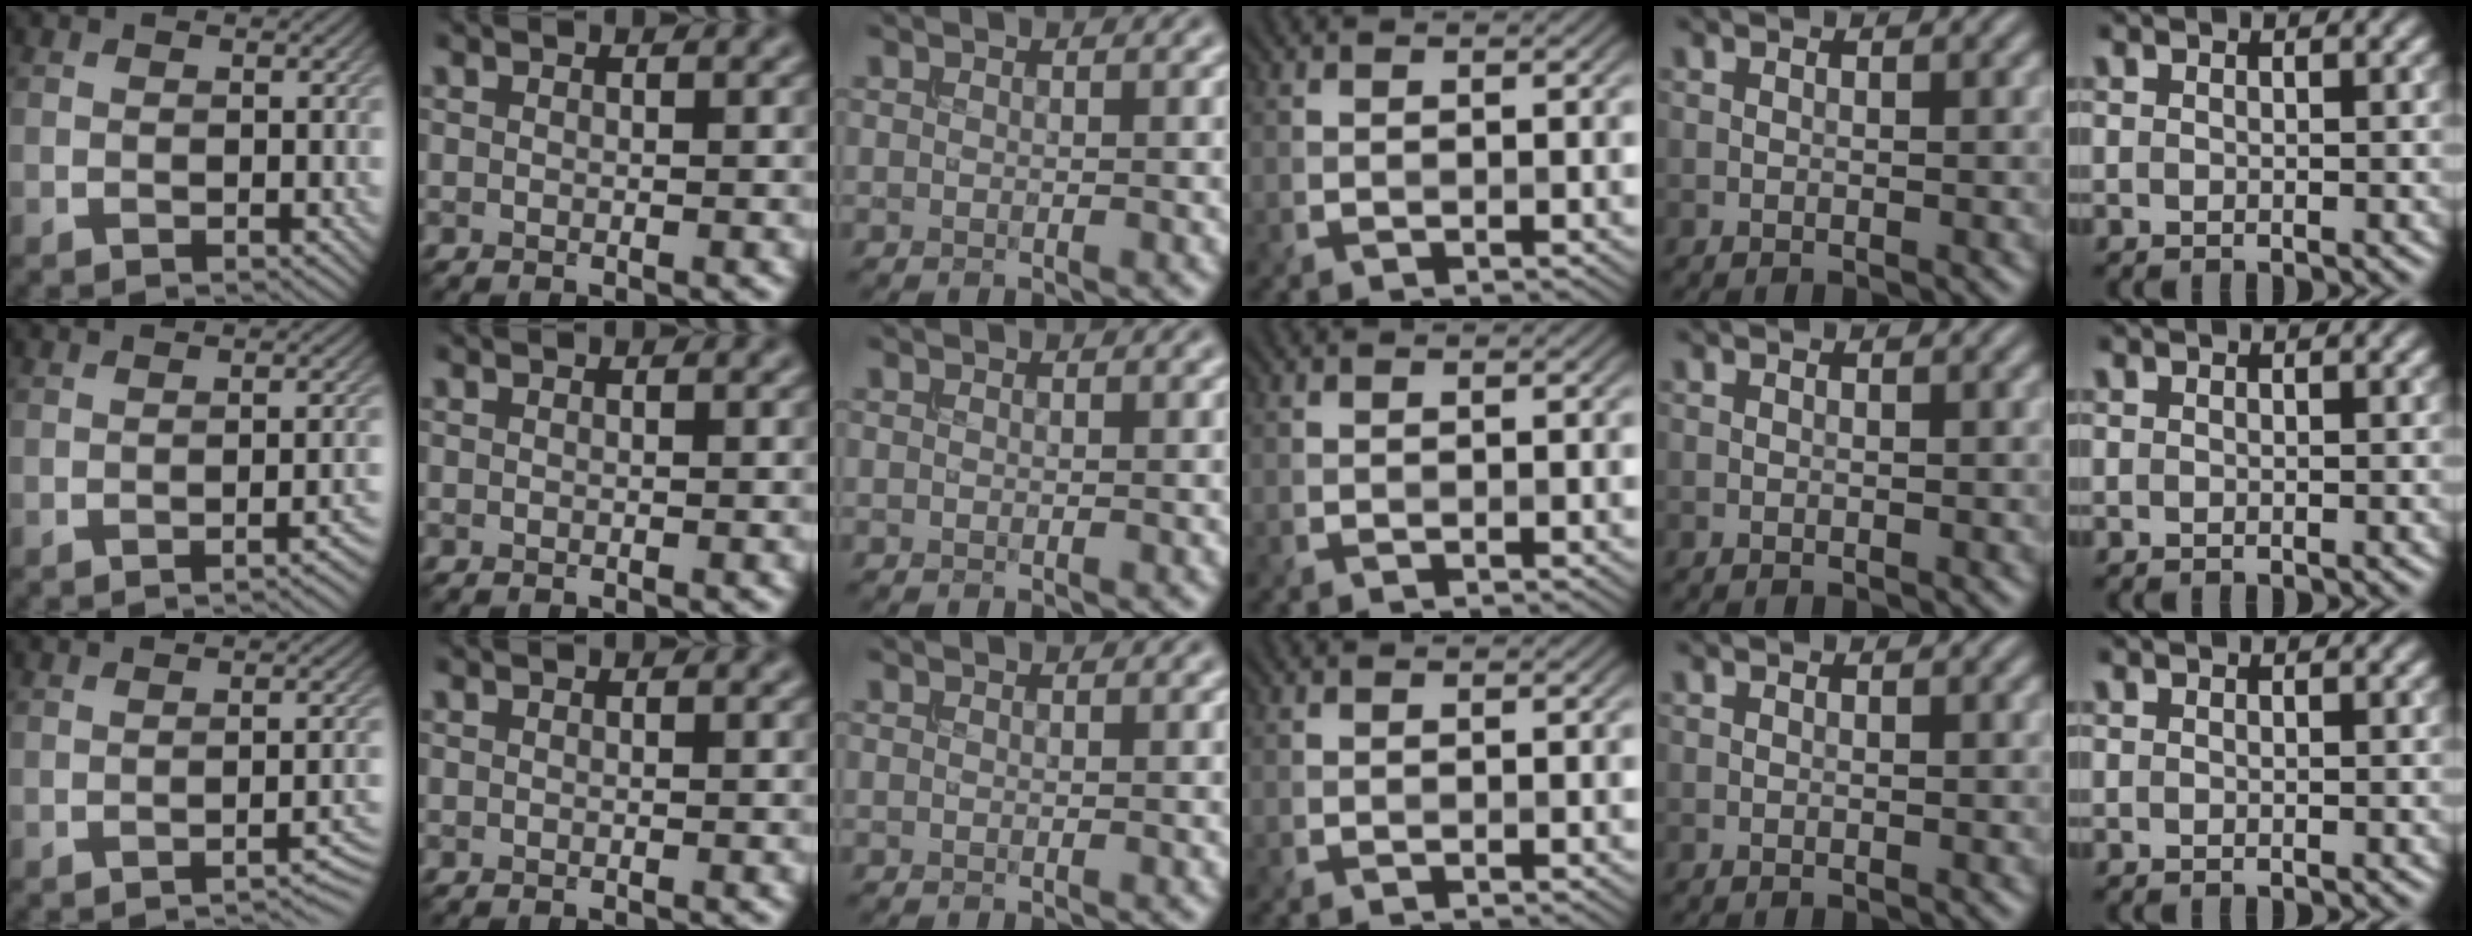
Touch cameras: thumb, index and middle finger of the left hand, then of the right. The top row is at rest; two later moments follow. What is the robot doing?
{"motion": "extract", "object": "bucket"}